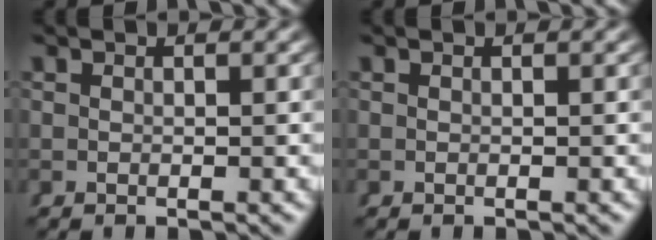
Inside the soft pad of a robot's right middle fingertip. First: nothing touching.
{"total": 0.0}